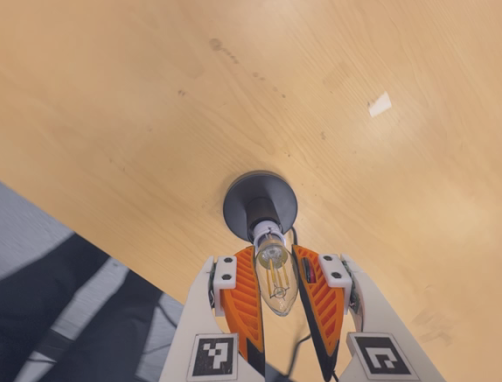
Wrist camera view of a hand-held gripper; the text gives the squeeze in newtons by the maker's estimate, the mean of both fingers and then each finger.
{"total": 12.7, "left": 12.1, "right": 13.3}